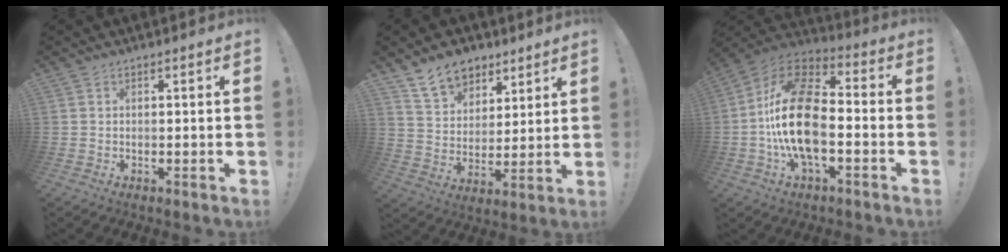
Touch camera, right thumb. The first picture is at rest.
{"total": 12.6, "force": [8.6, 8.3, 4.0], "torque": [-0.068, -0.053, 0.169]}
{"total": 21.5, "force": [-3.7, 11.5, 17.8], "torque": [-0.353, 0.034, -0.059]}